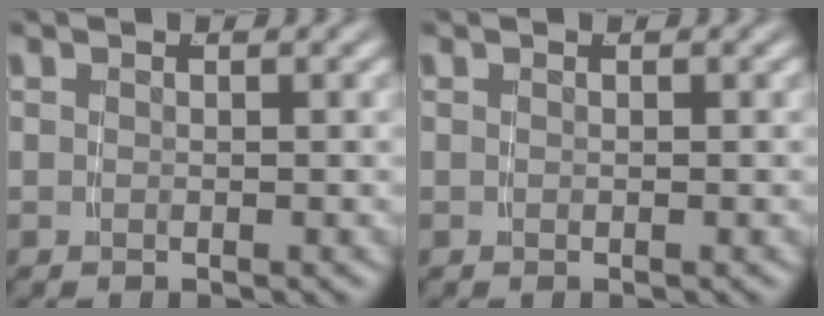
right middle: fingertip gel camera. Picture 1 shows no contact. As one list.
[{"total": 0.0}]